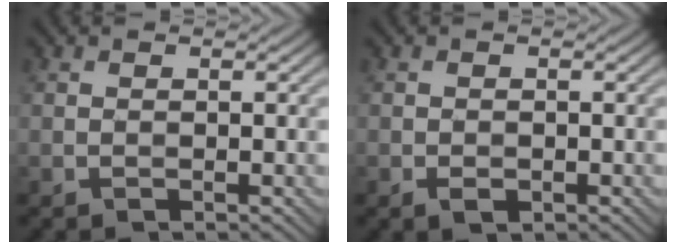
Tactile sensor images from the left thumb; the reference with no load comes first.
{"total": 1.2, "force": [-0.7, 0.8, 0.6], "torque": [-0.011, -0.004, -0.011]}